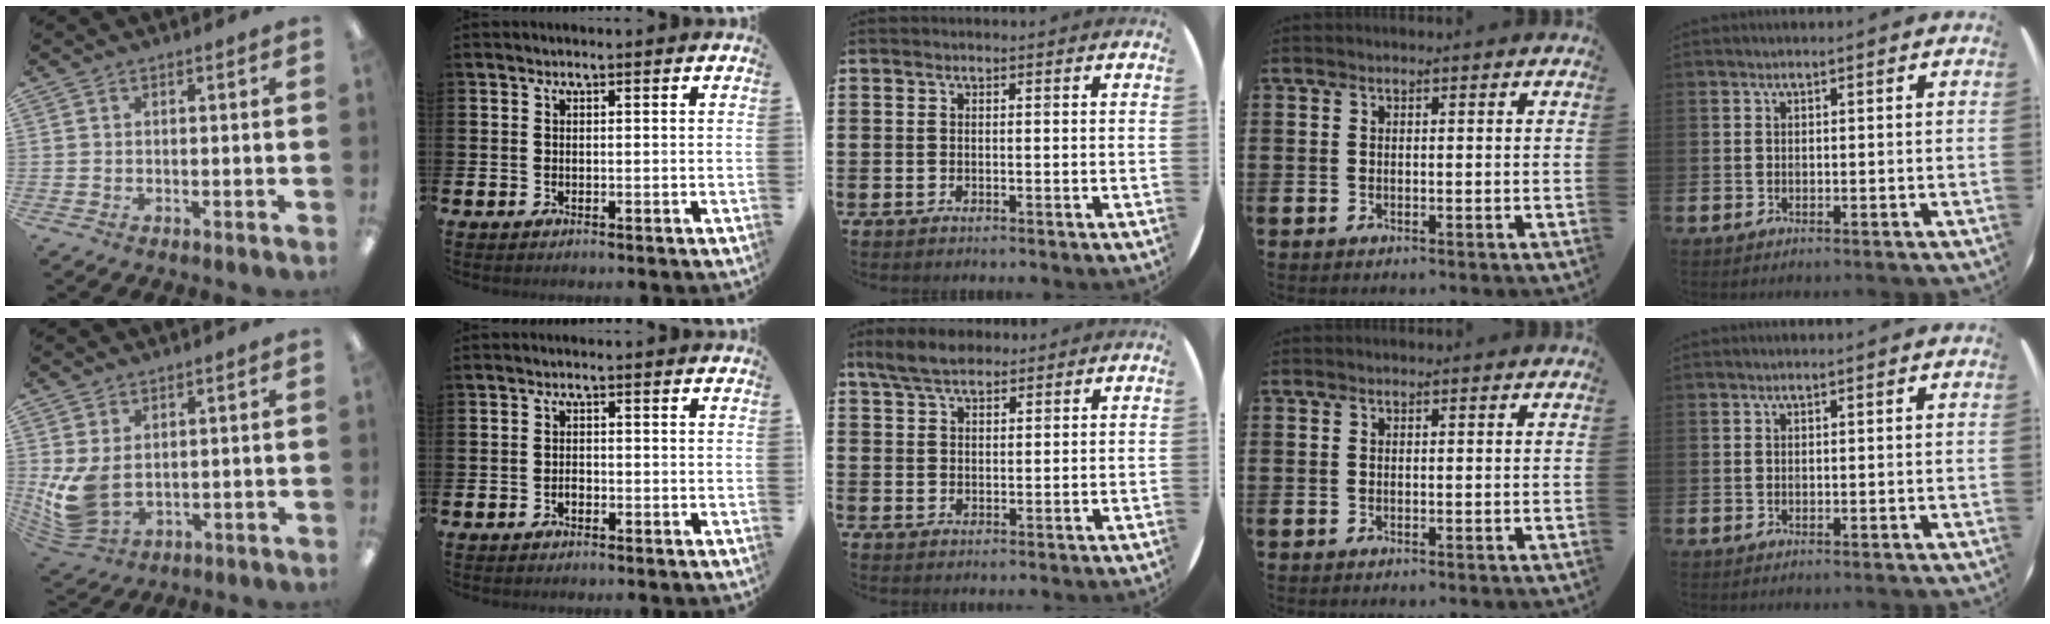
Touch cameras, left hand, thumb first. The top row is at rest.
{"thumb": {"total": 8.6, "force": [1.1, 5.7, 6.4], "torque": [-0.155, -0.012, 0.027]}, "index": {"total": 1.2, "force": [-0.5, 0.8, 0.7], "torque": [-0.008, -0.001, -0.013]}, "middle": {"total": 5.2, "force": [4.4, 1.8, 2.1], "torque": [-0.052, -0.004, 0.082]}}